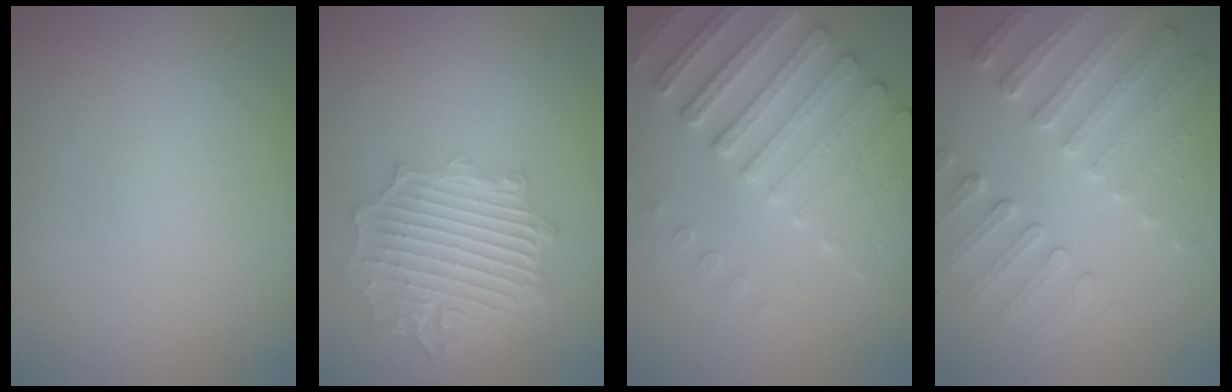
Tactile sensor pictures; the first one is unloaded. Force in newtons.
{"total": 6.4, "press": 4.9, "slide": 4.0}
{"total": 4.5, "press": 4.4, "slide": 0.8}
{"total": 5.1, "press": 3.9, "slide": 3.3}